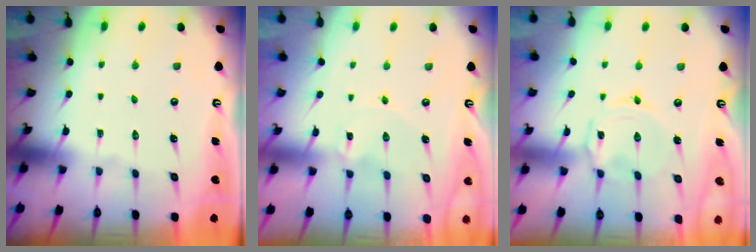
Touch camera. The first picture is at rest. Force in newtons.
{"total": 0.0}
{"total": 1.7, "press": 1.6, "slide": 0.5}